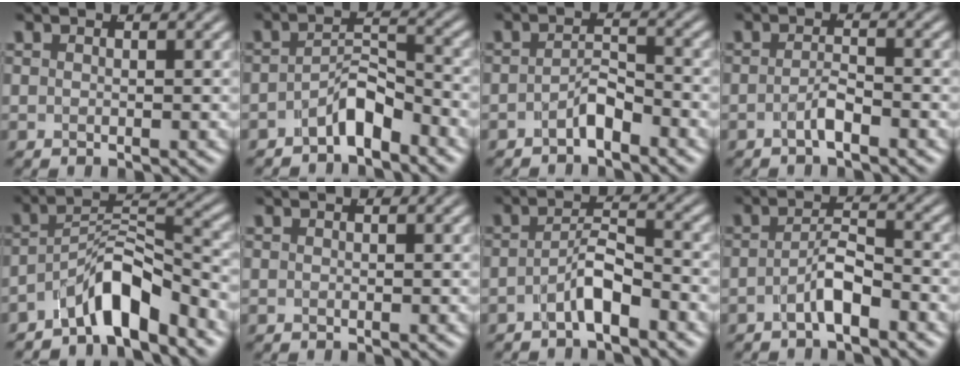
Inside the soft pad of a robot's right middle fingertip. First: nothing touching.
{"total": 3.9, "force": [-3.2, 1.1, 1.8], "torque": [-0.015, -0.006, -0.054]}
{"total": 2.5, "force": [-2.2, 0.6, 1.0], "torque": [-0.008, -0.006, -0.039]}
{"total": 1.9, "force": [-1.6, 0.0, 0.9], "torque": [-0.015, -0.005, -0.030]}
{"total": 6.3, "force": [-4.2, 2.2, 4.2], "torque": [-0.053, 0.000, -0.067]}
{"total": 0.0}
{"total": 3.3, "force": [-2.6, 0.7, 1.9], "torque": [-0.026, -0.003, -0.043]}
{"total": 2.9, "force": [-2.3, 0.5, 1.7], "torque": [-0.024, -0.005, -0.039]}